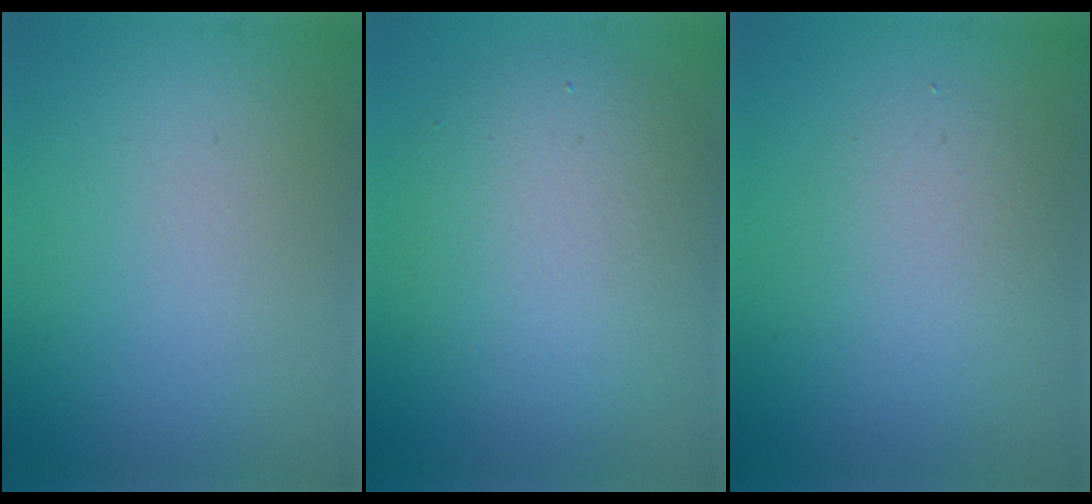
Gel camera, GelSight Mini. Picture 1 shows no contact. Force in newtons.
{"total": 6.2, "press": 6.1, "slide": 0.5}
{"total": 2.6, "press": 2.6, "slide": 0.1}